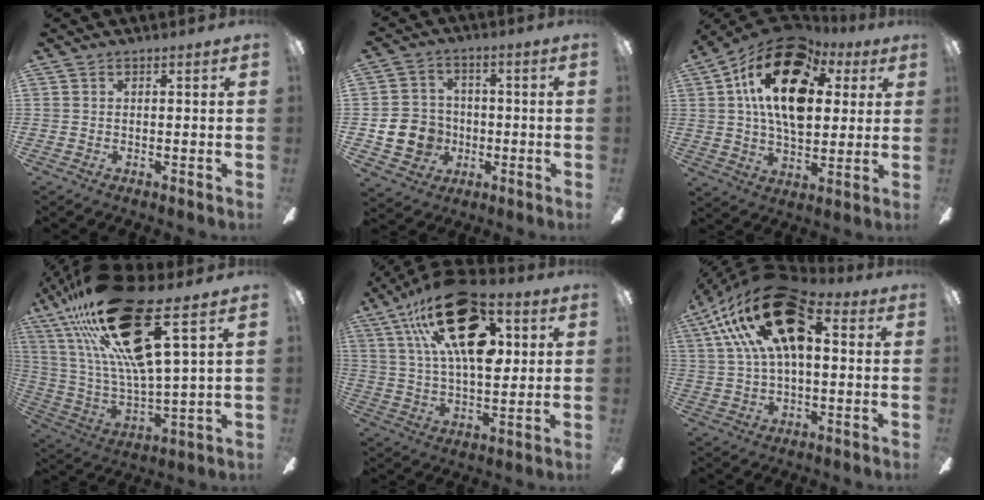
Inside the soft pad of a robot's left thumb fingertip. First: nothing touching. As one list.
[{"total": 10.4, "force": [-2.8, 9.2, 3.9], "torque": [-0.096, 0.033, -0.045]}, {"total": 22.1, "force": [8.1, 12.6, 16.2], "torque": [-0.290, -0.015, 0.134]}, {"total": 29.7, "force": [16.4, 8.8, 23.2], "torque": [-0.435, -0.076, 0.272]}, {"total": 25.0, "force": [11.2, 11.9, 19.0], "torque": [-0.325, -0.034, 0.185]}, {"total": 24.2, "force": [9.9, 12.2, 18.4], "torque": [-0.341, -0.029, 0.165]}]